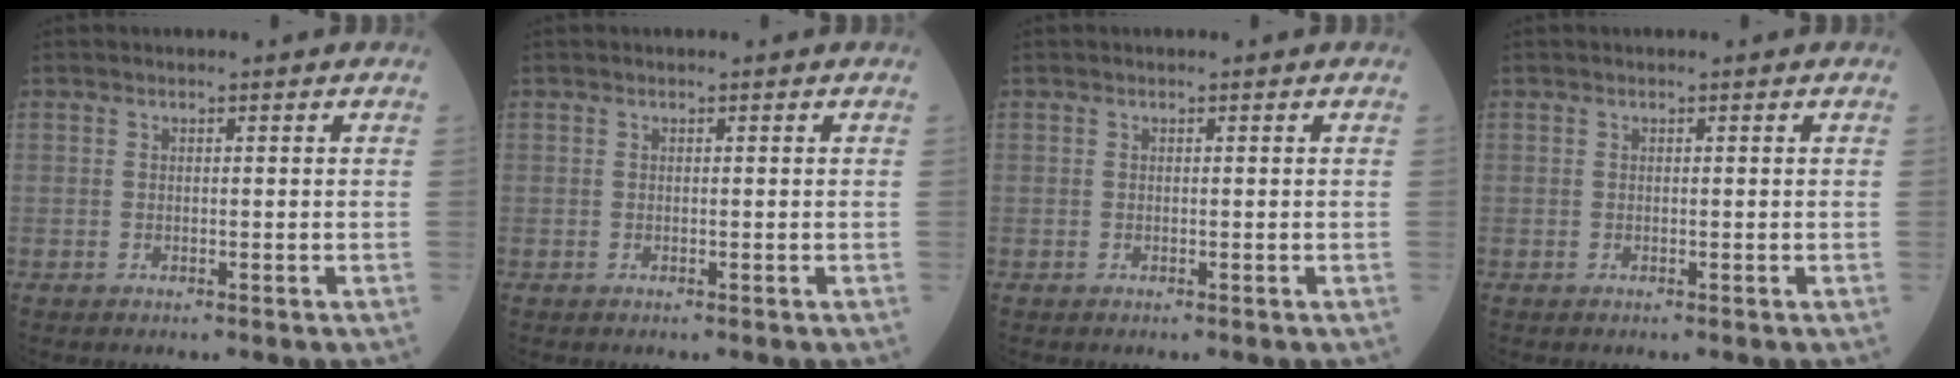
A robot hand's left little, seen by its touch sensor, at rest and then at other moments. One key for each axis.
{"total": 0.0}
{"total": 0.0}
{"total": 0.0}